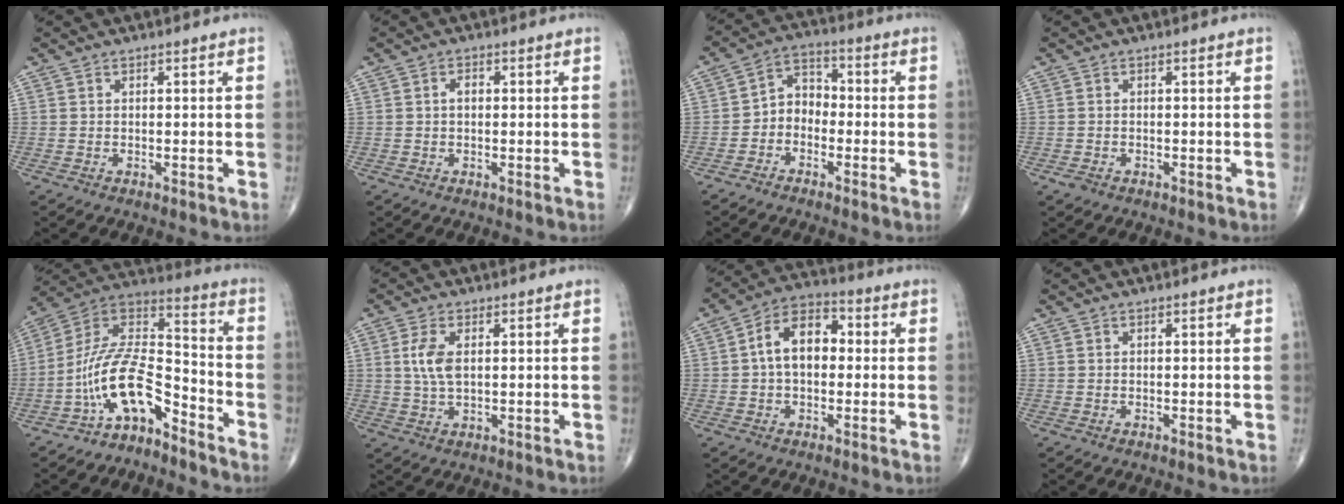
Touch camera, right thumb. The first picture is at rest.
{"total": 1.6, "force": [0.0, 1.1, 1.2], "torque": [-0.015, 0.006, -0.002]}
{"total": 5.8, "force": [-1.9, 4.5, 3.1], "torque": [-0.027, 0.033, -0.052]}
{"total": 1.2, "force": [-0.7, 0.8, 0.5], "torque": [-0.013, 0.003, -0.013]}
{"total": 13.5, "force": [-8.4, 5.7, 8.9], "torque": [-0.161, 0.100, -0.165]}
{"total": 5.3, "force": [1.0, 2.6, 4.5], "torque": [-0.099, -0.001, 0.021]}
{"total": 10.3, "force": [0.6, 6.7, 7.8], "torque": [-0.117, 0.032, 0.000]}
{"total": 0.0}